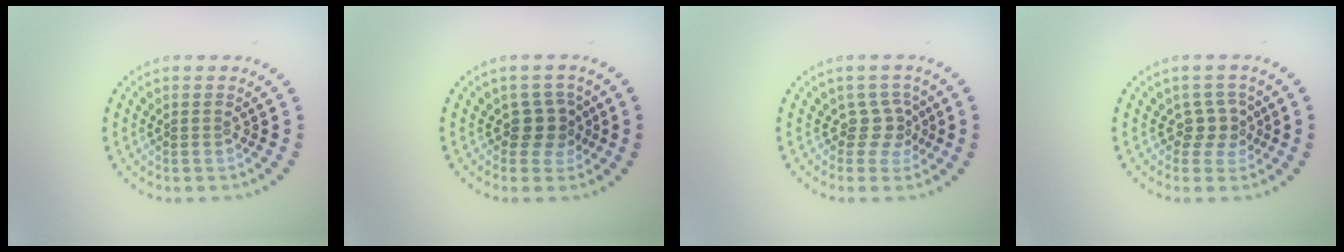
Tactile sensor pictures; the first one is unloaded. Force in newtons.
{"total": 2.3, "press": 1.9, "slide": 1.2}
{"total": 2.0, "press": 1.3, "slide": 1.5}
{"total": 2.2, "press": 1.6, "slide": 1.5}